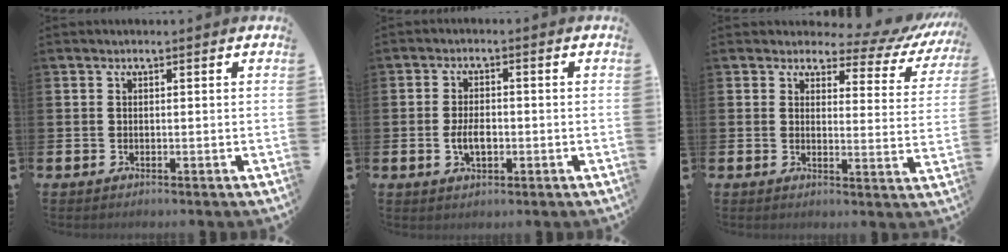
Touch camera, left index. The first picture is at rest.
{"total": 3.5, "force": [-0.6, 2.0, 2.8], "torque": [-0.041, -0.001, -0.014]}
{"total": 3.6, "force": [2.7, 2.1, 1.1], "torque": [-0.011, -0.033, 0.032]}